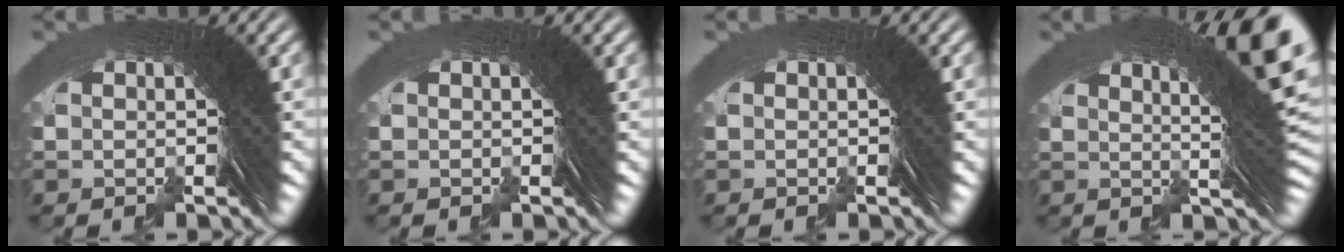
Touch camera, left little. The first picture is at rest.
{"total": 0.0}
{"total": 0.0}
{"total": 12.3, "force": [3.5, 4.3, 11.0], "torque": [-0.118, 0.020, 0.043]}